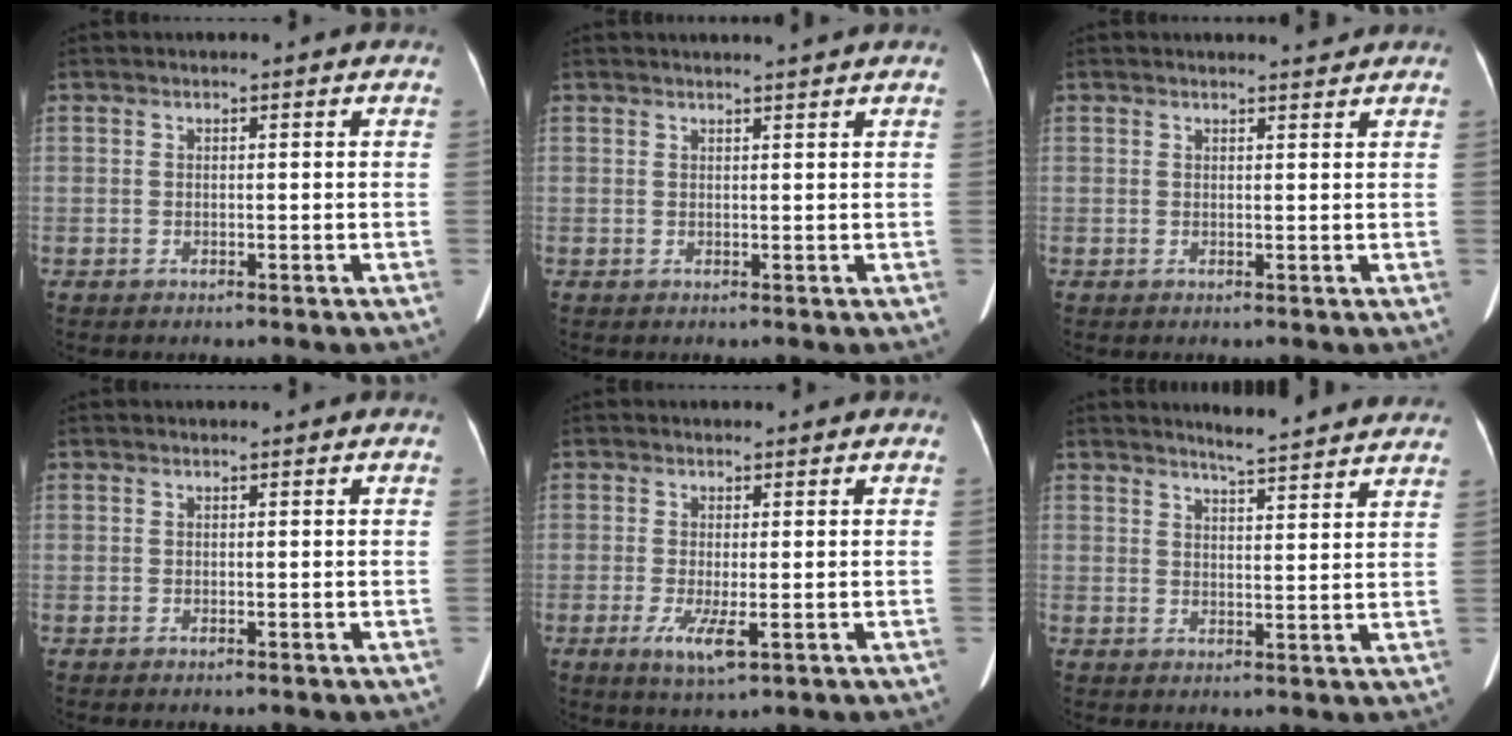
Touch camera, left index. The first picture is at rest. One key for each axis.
{"total": 2.9, "fx": 2.6, "fy": -0.7, "fz": 1.1, "tx": -0.014, "ty": 0.005, "tz": 0.034}
{"total": 1.4, "fx": 1.4, "fy": -0.2, "fz": 0.1, "tx": -0.006, "ty": -0.007, "tz": 0.021}
{"total": 0.0}
{"total": 4.1, "fx": -0.9, "fy": 0.9, "fz": 3.9, "tx": -0.072, "ty": -0.009, "tz": -0.011}
{"total": 10.5, "fx": 10.0, "fy": 0.6, "fz": 3.1, "tx": -0.042, "ty": 0.001, "tz": 0.112}